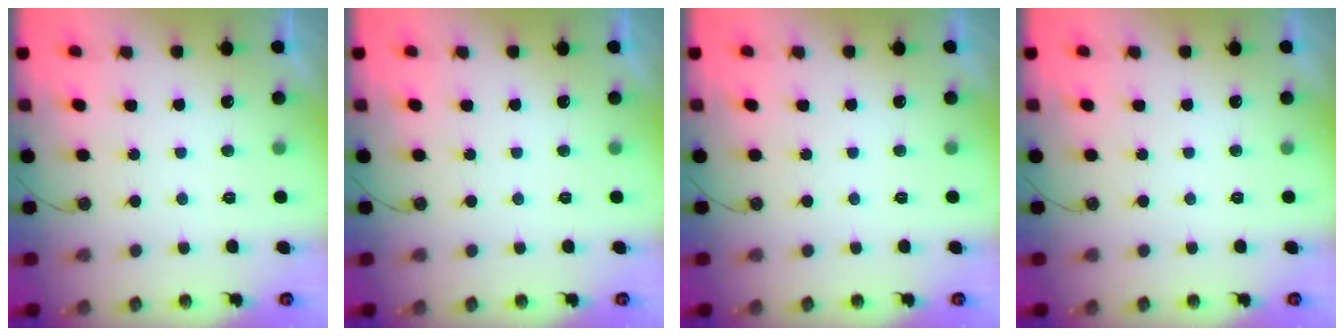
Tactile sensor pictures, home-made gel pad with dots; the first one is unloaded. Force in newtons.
{"total": 0.0}
{"total": 0.0}
{"total": 0.0}